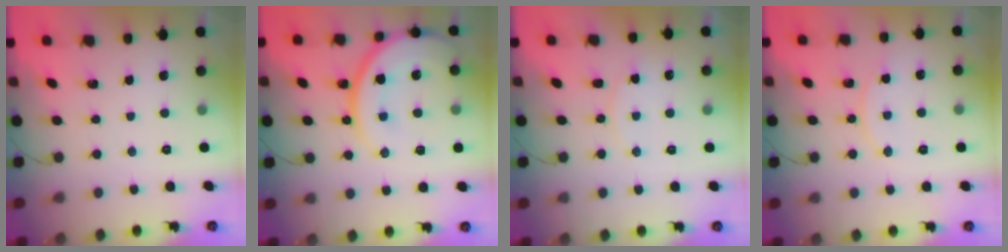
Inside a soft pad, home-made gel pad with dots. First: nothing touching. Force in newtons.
{"total": 16.7, "press": 16.7, "slide": 1.3}
{"total": 9.3, "press": 9.3, "slide": 0.3}
{"total": 9.6, "press": 9.6, "slide": 0.5}